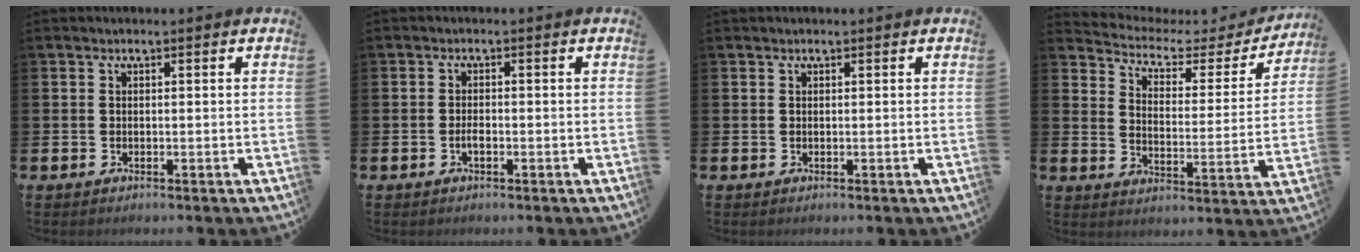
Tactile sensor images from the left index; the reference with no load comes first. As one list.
[{"total": 1.4, "force": [-0.7, 0.5, 1.1], "torque": [-0.028, 0.003, -0.012]}, {"total": 0.0}, {"total": 4.6, "force": [3.7, 2.3, 1.5], "torque": [-0.048, -0.030, 0.050]}]